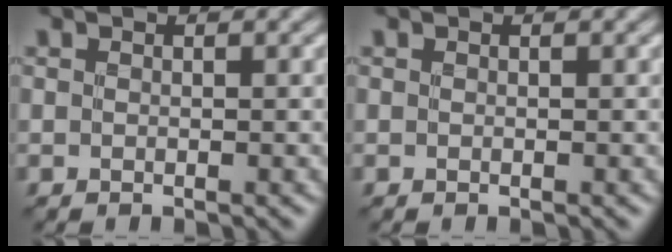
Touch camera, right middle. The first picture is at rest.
{"total": 0.0}